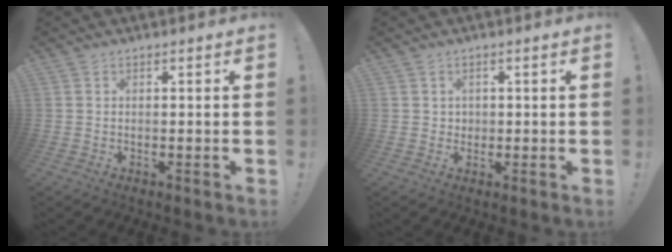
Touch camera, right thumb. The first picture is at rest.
{"total": 1.9, "force": [0.6, 1.8, 0.4], "torque": [-0.005, 0.001, 0.010]}